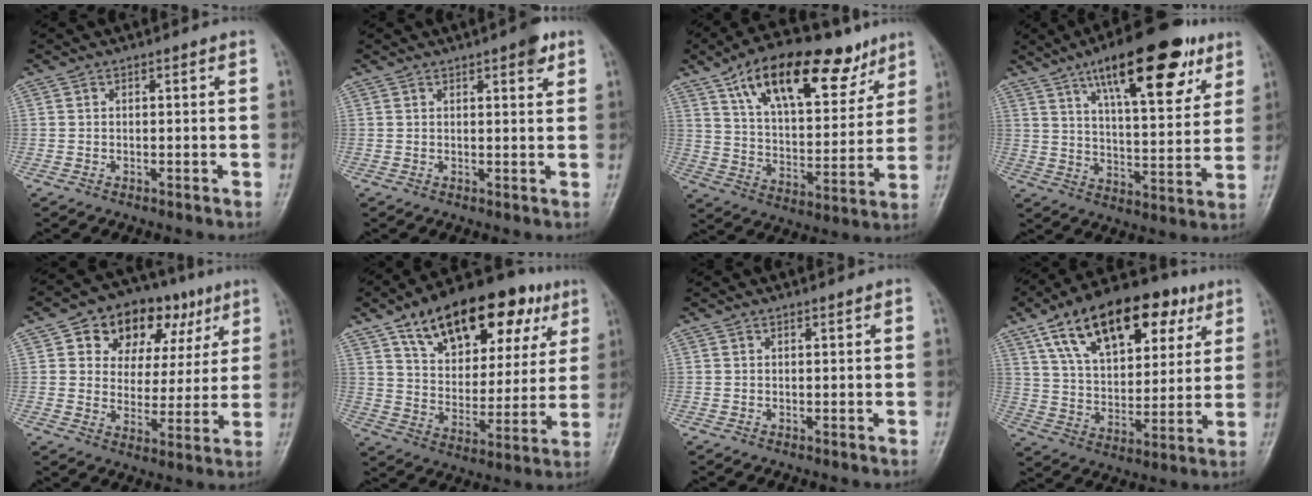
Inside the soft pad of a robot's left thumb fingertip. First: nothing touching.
{"total": 3.6, "force": [2.1, 1.1, 2.8], "torque": [-0.030, -0.007, 0.023]}
{"total": 22.8, "force": [13.3, 10.4, 15.4], "torque": [-0.207, -0.033, 0.223]}
{"total": 21.9, "force": [12.3, 7.6, 16.4], "torque": [-0.217, -0.035, 0.193]}
{"total": 17.1, "force": [7.6, 11.4, 10.3], "torque": [-0.094, 0.004, 0.117]}
{"total": 25.4, "force": [13.4, 13.3, 17.1], "torque": [-0.221, -0.007, 0.211]}
{"total": 0.6, "force": [0.5, 0.0, 0.3], "torque": [-0.007, -0.003, 0.009]}
{"total": 23.4, "force": [11.8, 12.5, 15.9], "torque": [-0.226, -0.009, 0.198]}